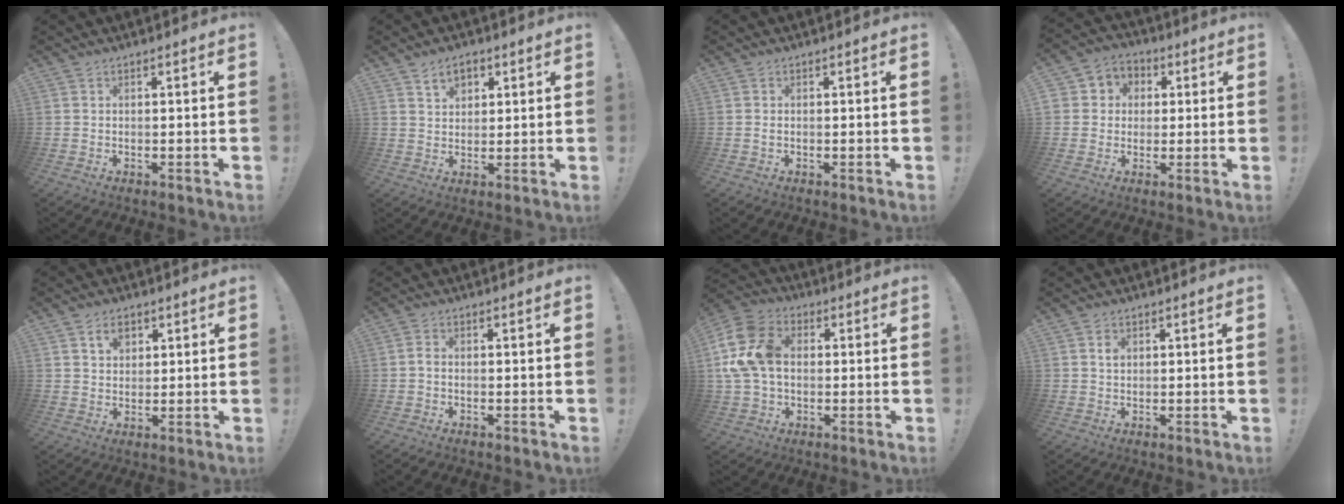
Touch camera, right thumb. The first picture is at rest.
{"total": 5.9, "force": [3.2, 4.0, 2.9], "torque": [-0.040, -0.009, 0.056]}
{"total": 0.7, "force": [0.0, 0.3, 0.6], "torque": [-0.013, 0.002, 0.000]}
{"total": 6.8, "force": [-0.3, 6.5, 1.9], "torque": [-0.019, 0.010, -0.001]}
{"total": 5.1, "force": [2.6, 3.9, 2.2], "torque": [-0.027, -0.004, 0.044]}
{"total": 1.1, "force": [-0.4, 0.5, 0.9], "torque": [-0.016, 0.004, -0.007]}
{"total": 16.2, "force": [1.4, 11.7, 11.0], "torque": [-0.218, 0.010, 0.029]}
{"total": 1.7, "force": [0.5, 1.3, 0.9], "torque": [-0.005, -0.001, 0.006]}